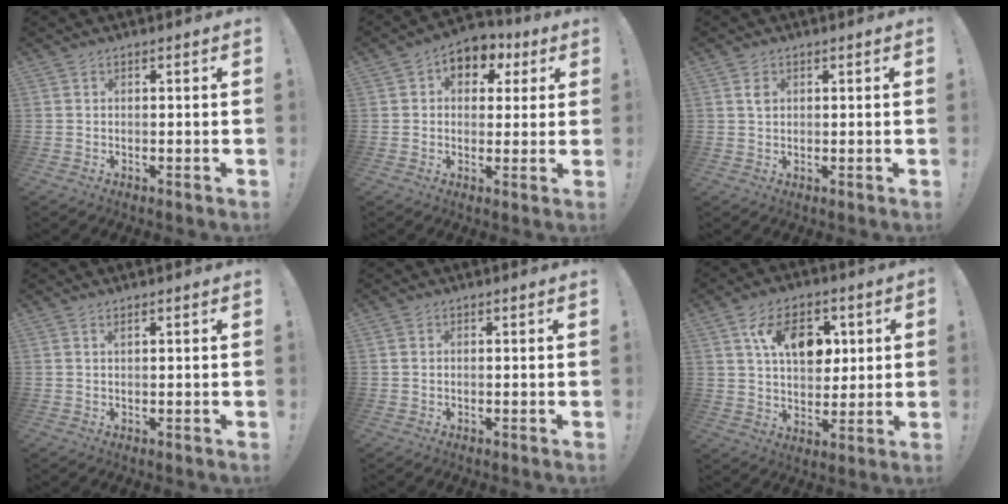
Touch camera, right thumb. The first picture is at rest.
{"total": 7.7, "force": [2.3, 6.3, 3.9], "torque": [-0.037, -0.007, 0.044]}
{"total": 1.9, "force": [0.8, 1.3, 1.1], "torque": [-0.008, -0.003, 0.010]}
{"total": 1.0, "force": [0.6, 0.0, 0.8], "torque": [-0.008, -0.003, 0.009]}
{"total": 0.6, "force": [0.2, 0.6, 0.1], "torque": [-0.003, 0.003, 0.005]}
{"total": 13.8, "force": [5.1, 9.3, 8.9], "torque": [-0.134, -0.003, 0.096]}